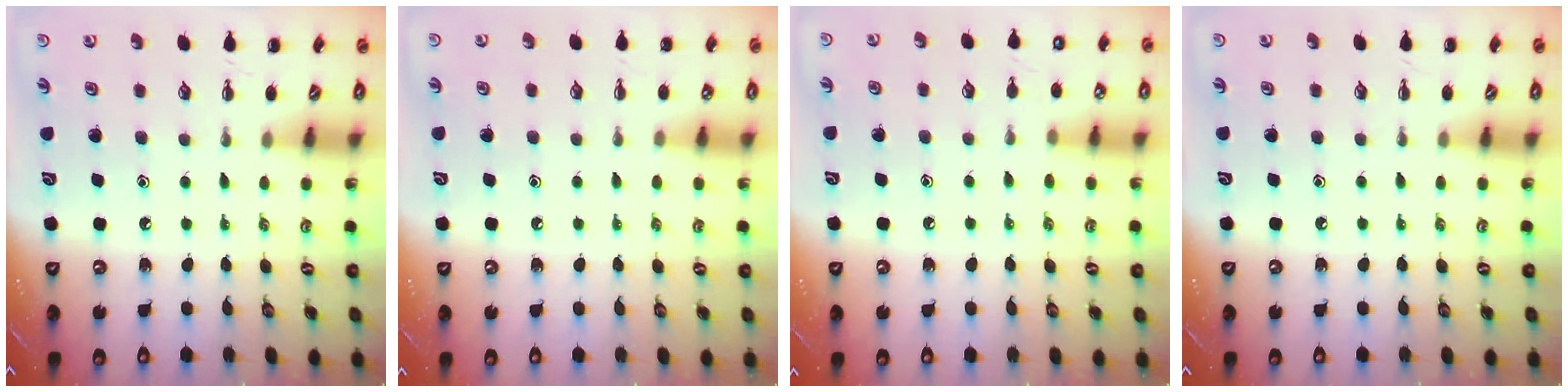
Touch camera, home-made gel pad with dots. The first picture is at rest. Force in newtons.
{"total": 5.0, "press": 4.7, "slide": 1.7}
{"total": 5.9, "press": 5.6, "slide": 1.8}
{"total": 4.0, "press": 3.8, "slide": 1.2}